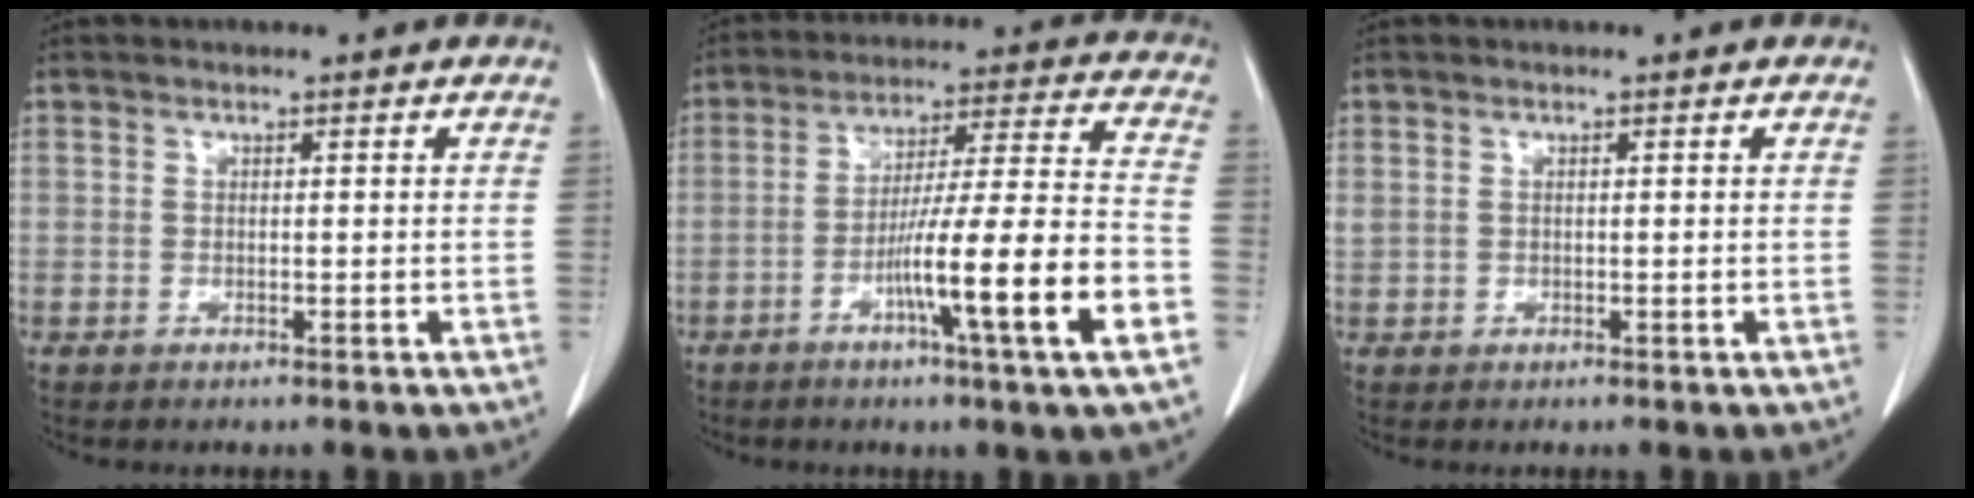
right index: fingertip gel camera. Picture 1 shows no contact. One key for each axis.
{"total": 17.4, "fx": -6.8, "fy": -0.7, "fz": 16.0, "tx": -0.258, "ty": -0.003, "tz": -0.110}
{"total": 0.9, "fx": 0.5, "fy": 0.7, "fz": 0.4, "tx": -0.010, "ty": 0.012, "tz": 0.012}